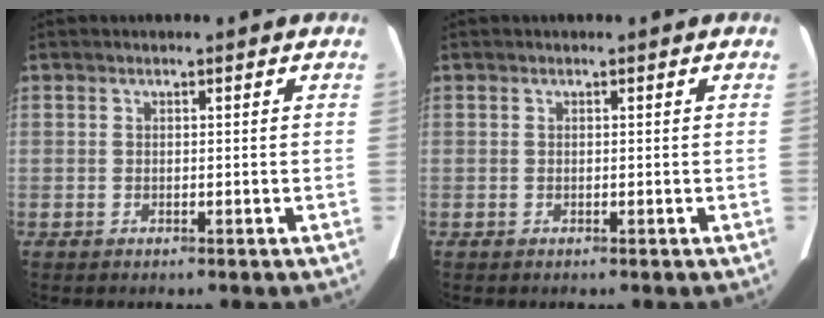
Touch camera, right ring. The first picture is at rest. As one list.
[{"total": 0.0}]